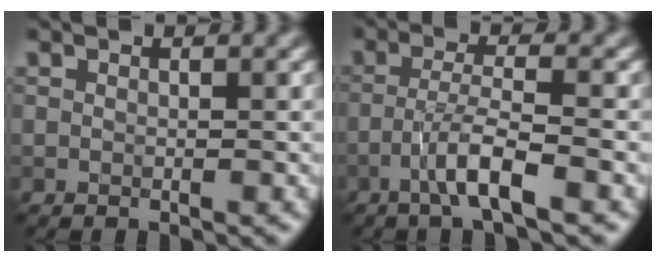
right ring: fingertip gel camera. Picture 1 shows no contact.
{"total": 3.9, "force": [-2.1, 0.2, 3.3], "torque": [-0.062, 0.016, -0.046]}